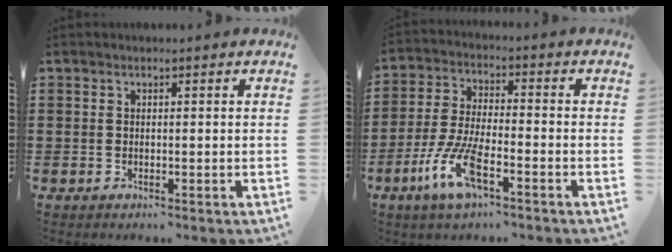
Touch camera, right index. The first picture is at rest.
{"total": 8.8, "force": [-4.5, 2.3, 7.2], "torque": [-0.174, -0.015, -0.089]}